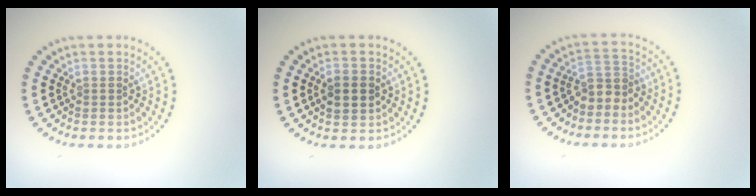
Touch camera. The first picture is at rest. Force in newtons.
{"total": 2.6, "press": 2.6, "slide": 0.1}
{"total": 2.4, "press": 2.0, "slide": 1.4}